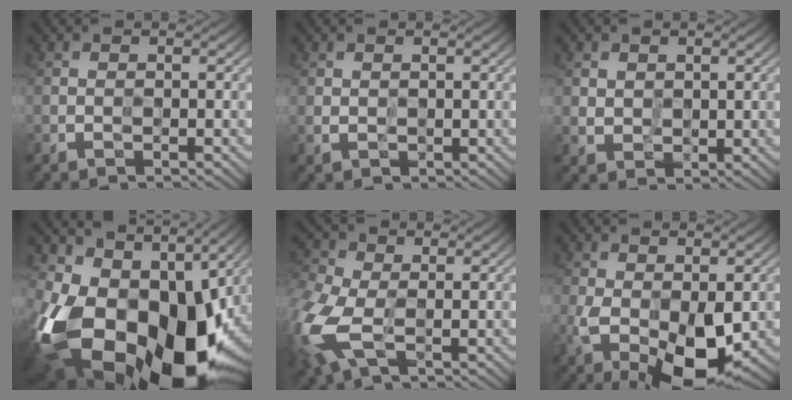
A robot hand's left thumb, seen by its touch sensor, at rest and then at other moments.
{"total": 1.1, "force": [0.7, 0.7, 0.5], "torque": [-0.018, -0.002, 0.016]}
{"total": 2.9, "force": [1.6, 2.2, 0.9], "torque": [-0.024, -0.007, 0.034]}
{"total": 18.6, "force": [-3.8, 12.7, 13.1], "torque": [-0.266, -0.048, -0.049]}
{"total": 10.7, "force": [-2.4, 6.4, 8.3], "torque": [-0.228, -0.022, -0.041]}
{"total": 10.4, "force": [-2.9, 5.2, 8.5], "torque": [-0.166, -0.033, -0.034]}